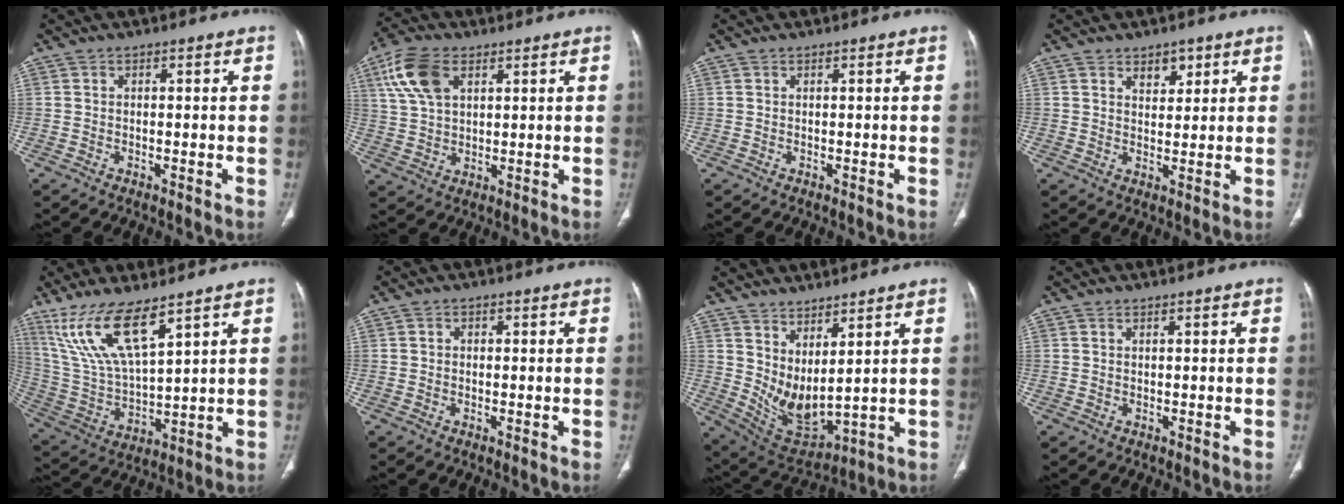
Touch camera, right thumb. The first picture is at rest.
{"total": 10.1, "force": [4.4, 5.8, 7.0], "torque": [-0.141, 0.001, 0.086]}
{"total": 0.0}
{"total": 3.6, "force": [2.2, 2.2, 1.9], "torque": [-0.006, -0.014, 0.036]}
{"total": 14.6, "force": [9.9, 3.8, 10.1], "torque": [-0.193, -0.047, 0.217]}
{"total": 0.9, "force": [0.0, 0.7, 0.5], "torque": [-0.001, 0.003, -0.004]}
{"total": 10.4, "force": [4.4, 4.0, 8.5], "torque": [-0.154, -0.042, 0.105]}
{"total": 0.0}